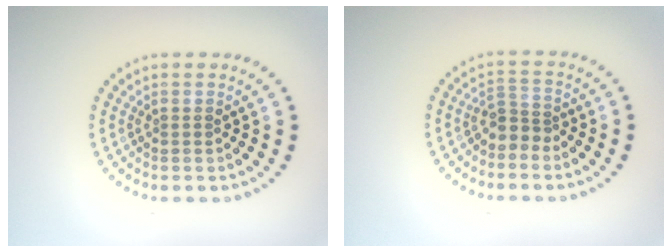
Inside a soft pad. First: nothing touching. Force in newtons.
{"total": 2.3, "press": 1.7, "slide": 1.5}